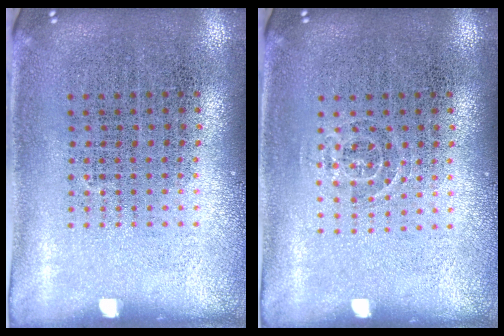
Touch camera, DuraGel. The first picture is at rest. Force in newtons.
{"total": 0.8, "press": 0.5, "slide": 0.6}